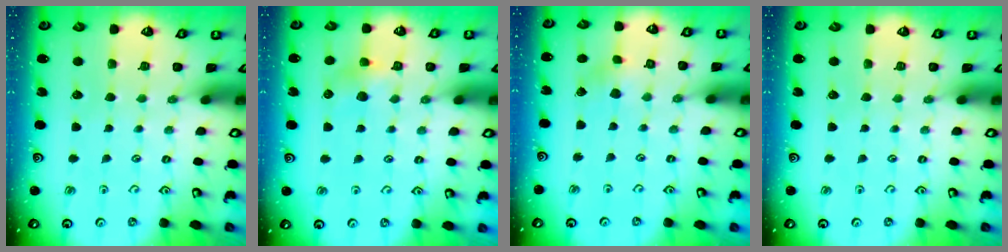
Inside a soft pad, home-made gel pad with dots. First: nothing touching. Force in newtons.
{"total": 4.7, "press": 4.6, "slide": 0.5}
{"total": 2.5, "press": 2.4, "slide": 0.7}
{"total": 0.0}